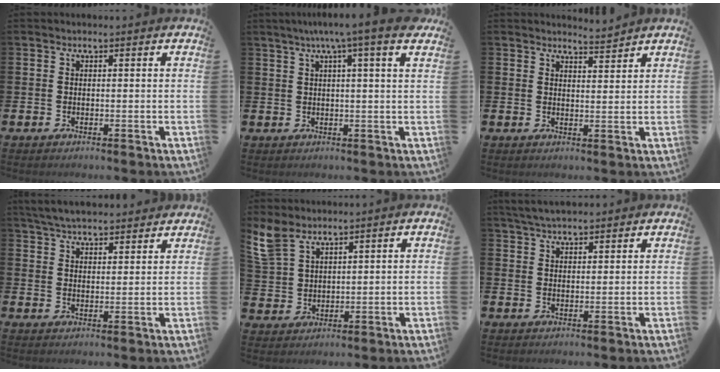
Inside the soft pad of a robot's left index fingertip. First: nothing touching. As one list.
[{"total": 4.9, "force": [3.7, -0.4, 3.3], "torque": [-0.058, -0.012, 0.060]}, {"total": 3.5, "force": [3.5, -0.1, -0.1], "torque": [0.009, -0.027, 0.060]}, {"total": 5.2, "force": [5.1, 0.8, 0.8], "torque": [-0.039, -0.019, 0.094]}, {"total": 6.0, "force": [5.0, 2.6, 2.2], "torque": [-0.056, -0.014, 0.093]}, {"total": 4.0, "force": [3.7, 0.8, 1.1], "torque": [-0.030, -0.008, 0.070]}]